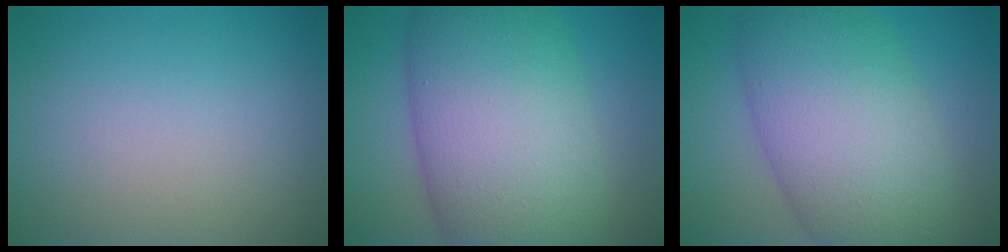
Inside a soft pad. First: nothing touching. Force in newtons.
{"total": 14.6, "press": 14.6, "slide": 0.4}
{"total": 11.6, "press": 11.6, "slide": 0.4}